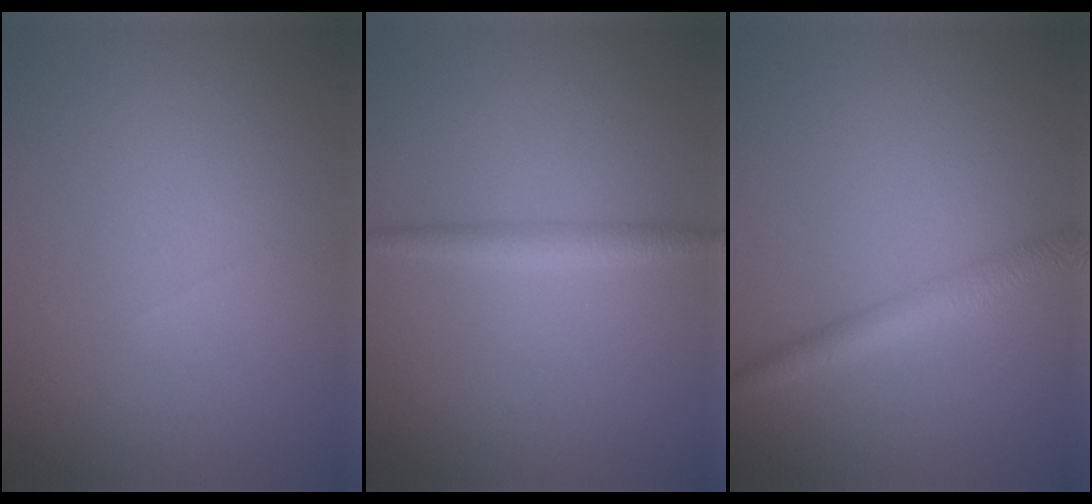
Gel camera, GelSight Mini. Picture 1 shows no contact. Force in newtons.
{"total": 1.8, "press": 1.8, "slide": 0.0}
{"total": 2.8, "press": 2.8, "slide": 0.0}